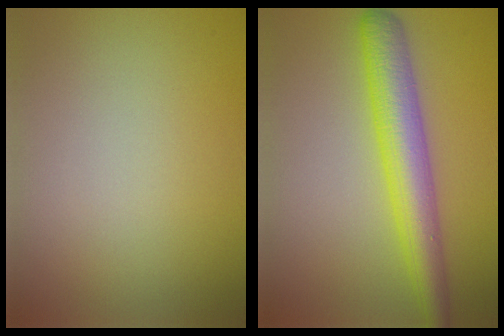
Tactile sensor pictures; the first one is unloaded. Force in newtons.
{"total": 5.8, "press": 5.8, "slide": 0.1}